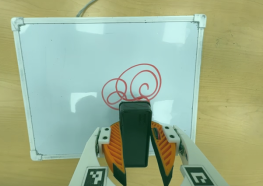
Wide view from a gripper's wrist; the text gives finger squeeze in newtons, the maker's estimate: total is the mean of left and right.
{"total": 8.0, "left": 6.8, "right": 9.2}